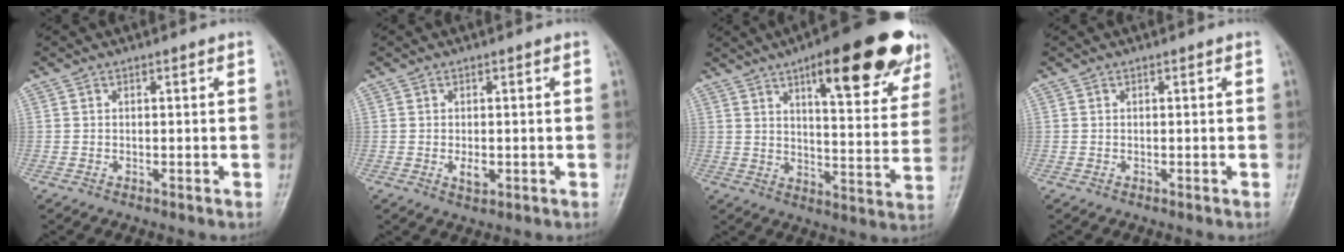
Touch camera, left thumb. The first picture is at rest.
{"total": 2.5, "force": [-0.3, 1.4, 2.1], "torque": [-0.031, -0.005, -0.002]}
{"total": 23.5, "force": [13.7, 7.0, 17.8], "torque": [-0.202, -0.042, 0.189]}
{"total": 0.0}